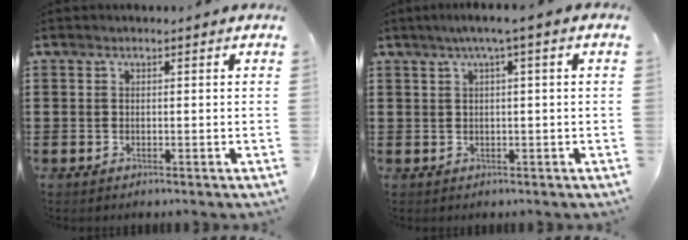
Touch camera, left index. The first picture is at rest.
{"total": 2.4, "force": [0.3, -0.2, 2.4], "torque": [-0.042, -0.001, 0.004]}